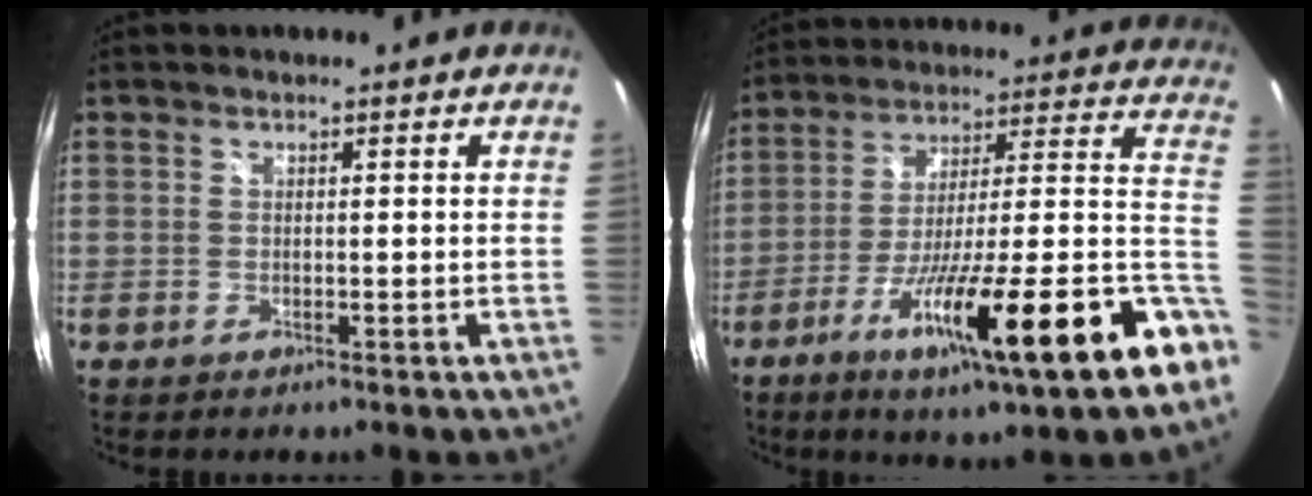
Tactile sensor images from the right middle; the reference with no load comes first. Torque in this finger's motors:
{"motor_torque": [2.14, 0.00, 1.05, 0.21]}